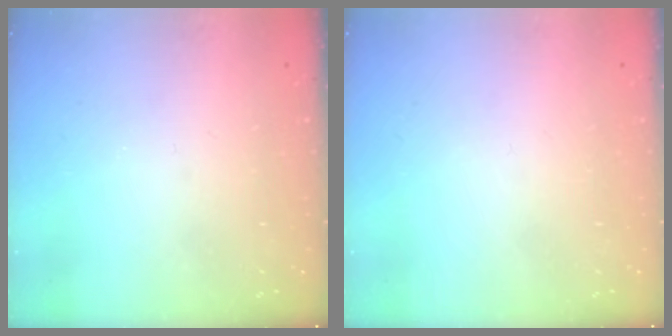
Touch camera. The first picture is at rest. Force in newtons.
{"total": 1.7, "press": 1.6, "slide": 0.1}